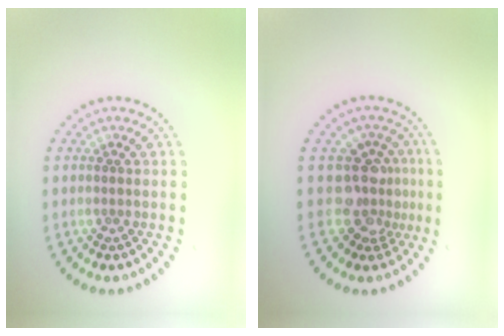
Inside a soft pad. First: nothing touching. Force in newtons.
{"total": 3.8, "press": 2.8, "slide": 2.6}